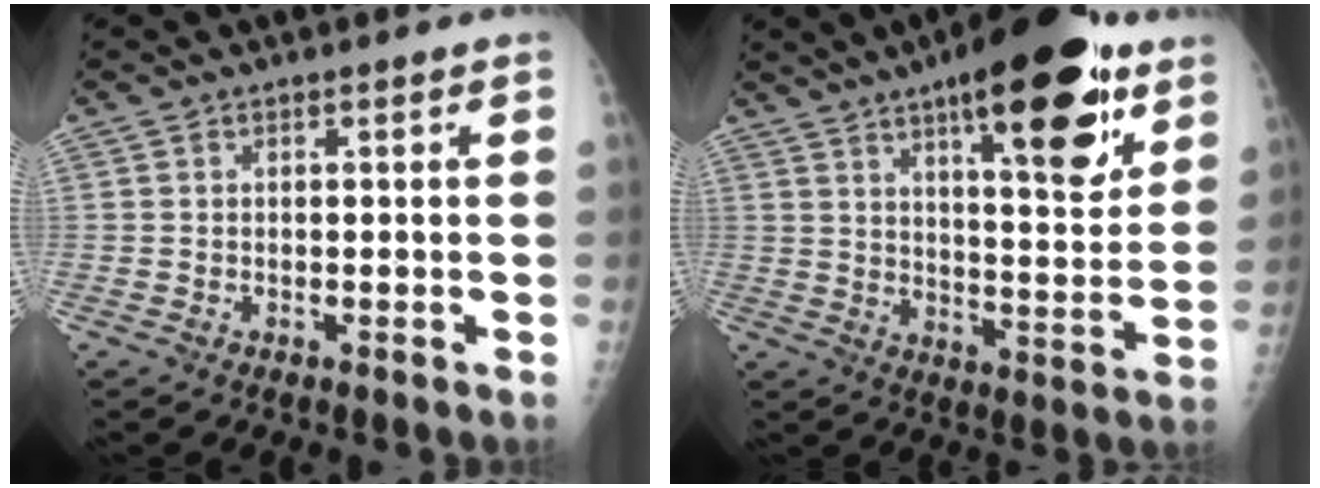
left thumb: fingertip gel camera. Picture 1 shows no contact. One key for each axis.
{"total": 22.2, "fx": 12.2, "fy": 7.0, "fz": 17.2, "tx": -0.222, "ty": -0.049, "tz": 0.180}